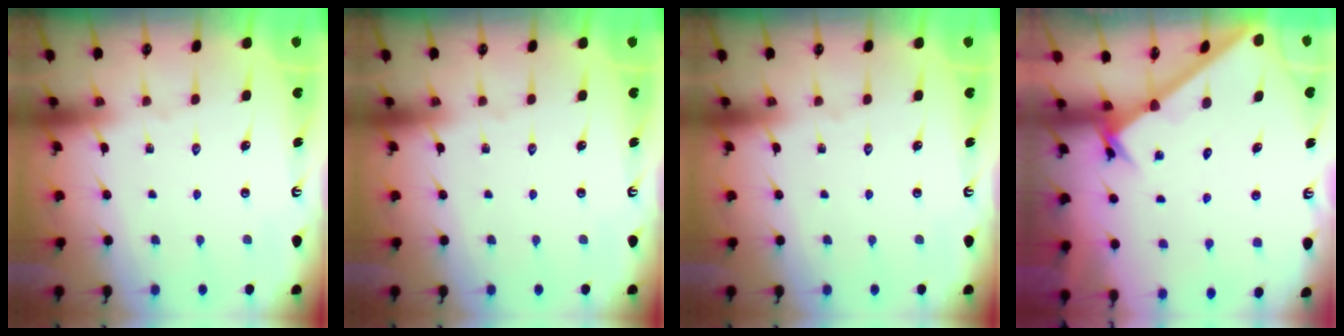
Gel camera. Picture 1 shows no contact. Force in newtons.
{"total": 0.0}
{"total": 0.0}
{"total": 2.1, "press": 2.1, "slide": 0.2}